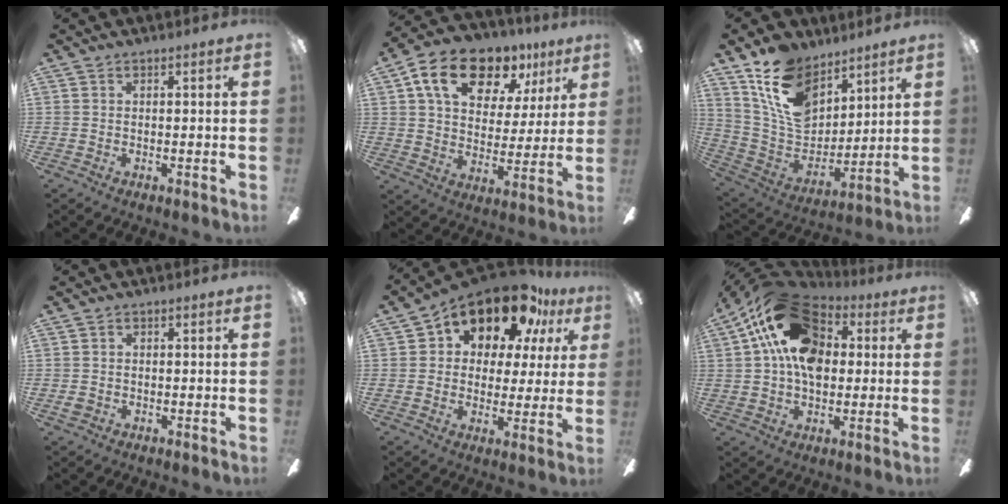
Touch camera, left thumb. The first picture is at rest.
{"total": 17.3, "force": [10.5, 10.1, 9.3], "torque": [-0.159, -0.047, 0.186]}
{"total": 17.8, "force": [10.7, 11.1, 8.9], "torque": [-0.175, -0.050, 0.206]}
{"total": 1.5, "force": [-0.5, 1.2, 0.7], "torque": [-0.012, 0.006, -0.011]}
{"total": 16.1, "force": [11.5, 8.1, 8.0], "torque": [-0.138, -0.072, 0.202]}
{"total": 19.1, "force": [6.1, 12.5, 13.1], "torque": [-0.251, -0.008, 0.109]}